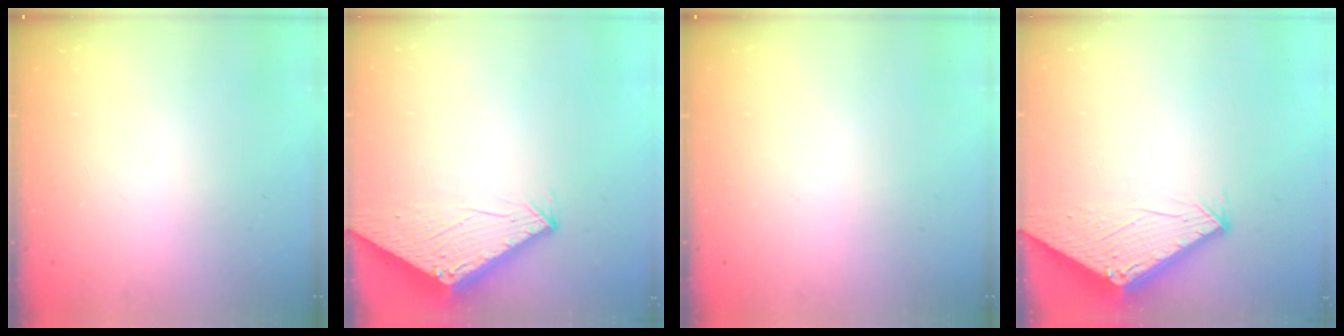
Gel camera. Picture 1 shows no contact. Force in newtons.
{"total": 2.8, "press": 2.8, "slide": 0.2}
{"total": 0.0}
{"total": 2.9, "press": 2.9, "slide": 0.1}